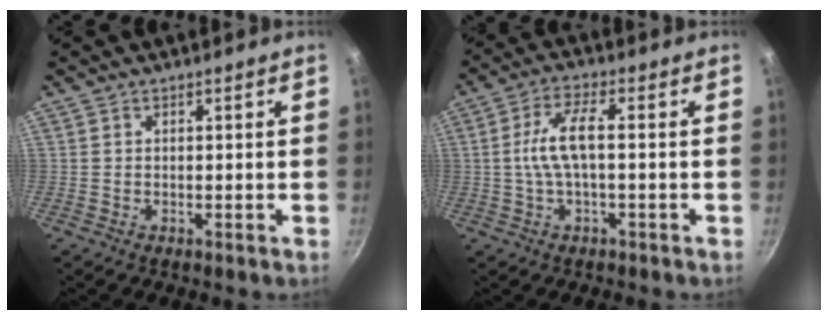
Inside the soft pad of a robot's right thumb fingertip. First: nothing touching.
{"total": 6.8, "force": [-0.5, 1.9, 6.5], "torque": [-0.139, 0.020, -0.012]}